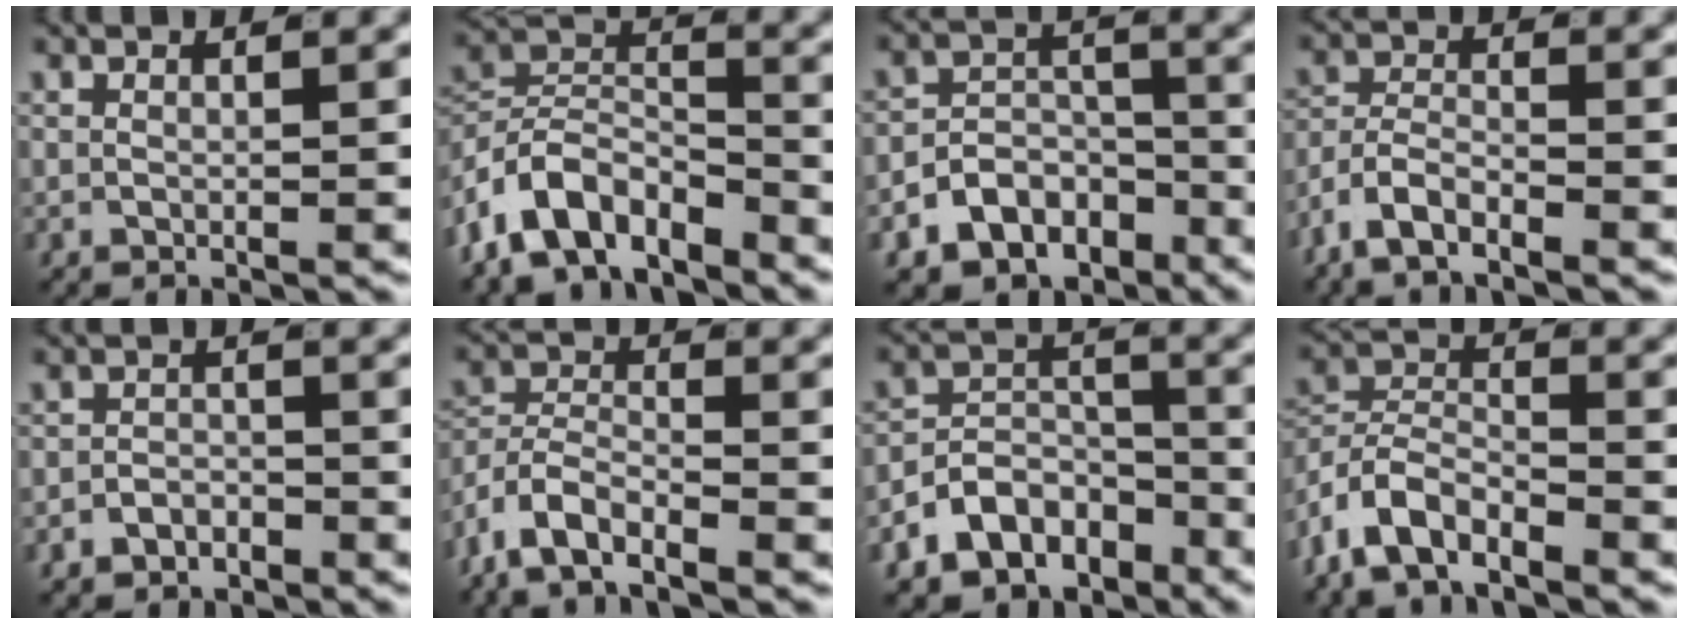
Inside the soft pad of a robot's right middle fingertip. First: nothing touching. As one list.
[{"total": 11.1, "force": [-6.6, 7.4, 5.1], "torque": [-0.101, -0.036, -0.110]}, {"total": 10.4, "force": [-7.7, 6.5, 2.4], "torque": [-0.023, -0.018, -0.132]}, {"total": 4.4, "force": [-2.9, 2.5, 2.2], "torque": [-0.048, -0.005, -0.058]}, {"total": 2.7, "force": [-2.2, 1.6, 0.3], "torque": [0.004, -0.002, -0.040]}, {"total": 6.4, "force": [-3.2, 4.6, 3.0], "torque": [-0.077, -0.021, -0.064]}, {"total": 9.7, "force": [-6.8, 6.1, 3.1], "torque": [-0.037, -0.012, -0.117]}, {"total": 6.6, "force": [-3.4, 4.8, 3.1], "torque": [-0.081, -0.023, -0.065]}]